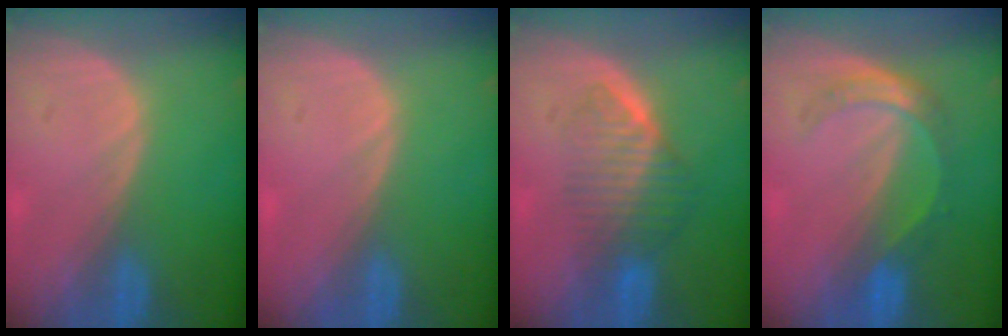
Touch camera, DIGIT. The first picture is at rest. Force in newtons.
{"total": 0.6, "press": 0.1, "slide": 0.6}
{"total": 6.6, "press": 6.0, "slide": 2.8}
{"total": 5.4, "press": 4.7, "slide": 2.6}